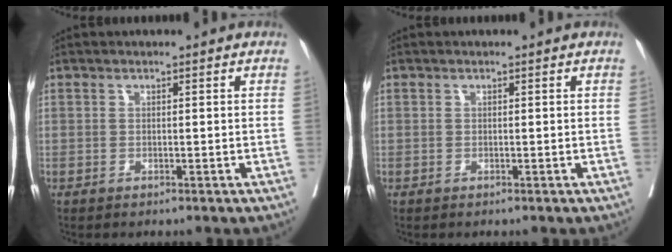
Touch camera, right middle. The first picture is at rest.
{"total": 0.0}